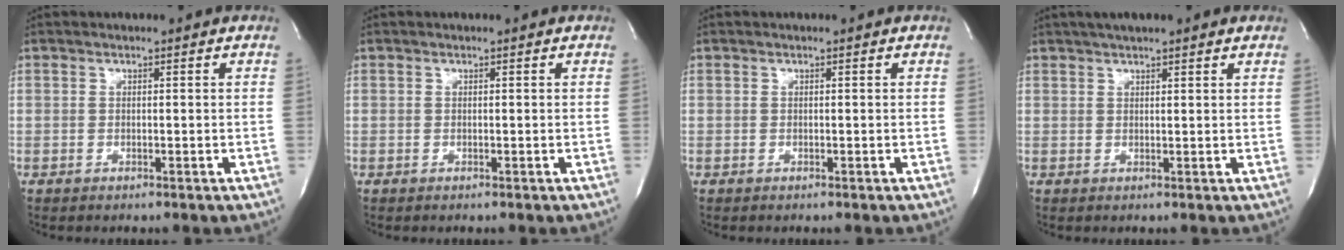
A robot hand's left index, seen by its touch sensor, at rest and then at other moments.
{"total": 0.0}
{"total": 0.0}
{"total": 5.9, "force": [4.7, 1.0, 3.5], "torque": [-0.056, 0.031, 0.069]}